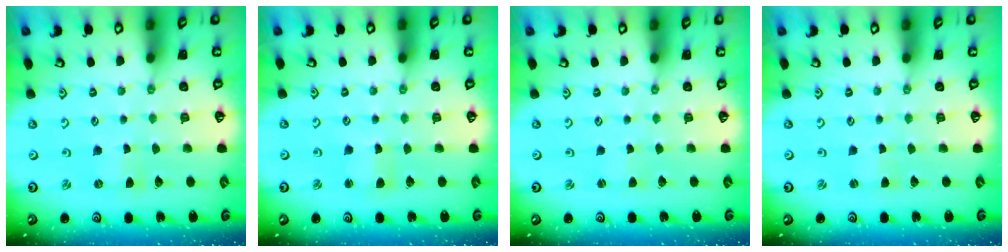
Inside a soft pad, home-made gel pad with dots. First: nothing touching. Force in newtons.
{"total": 1.8, "press": 1.8, "slide": 0.3}
{"total": 0.0}
{"total": 1.0, "press": 1.0, "slide": 0.3}